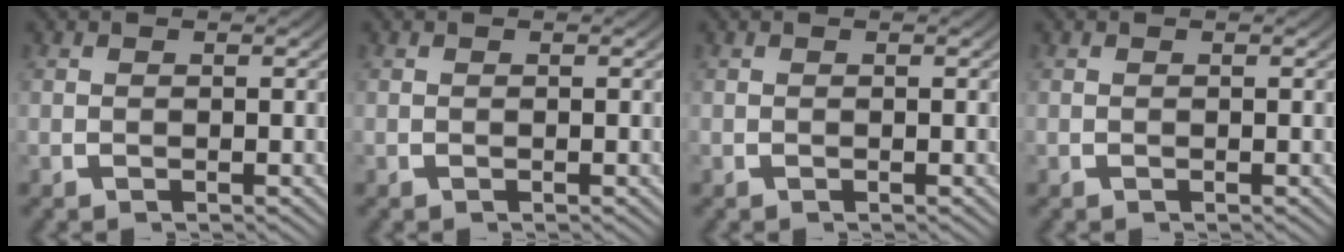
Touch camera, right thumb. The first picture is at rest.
{"total": 0.0}
{"total": 0.0}
{"total": 0.0}